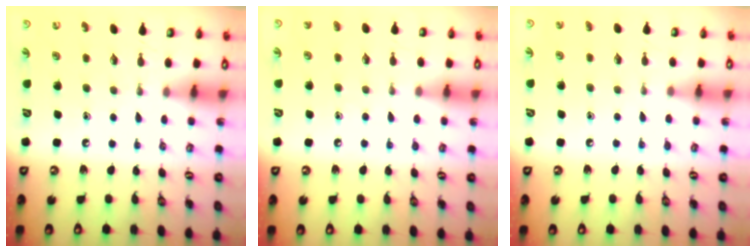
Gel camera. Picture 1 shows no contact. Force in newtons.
{"total": 3.9, "press": 3.9, "slide": 0.4}
{"total": 4.1, "press": 4.0, "slide": 0.5}